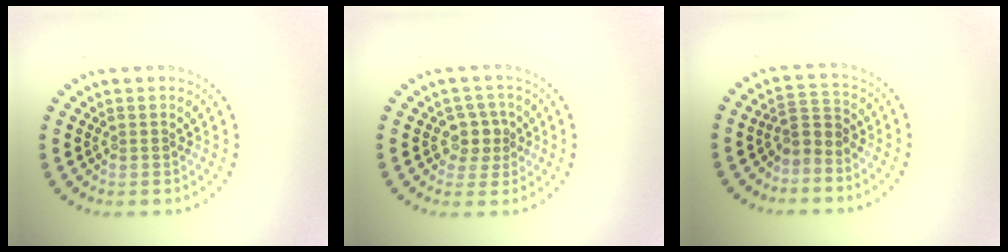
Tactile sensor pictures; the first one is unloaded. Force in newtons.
{"total": 2.5, "press": 2.2, "slide": 1.2}
{"total": 2.2, "press": 1.5, "slide": 1.7}